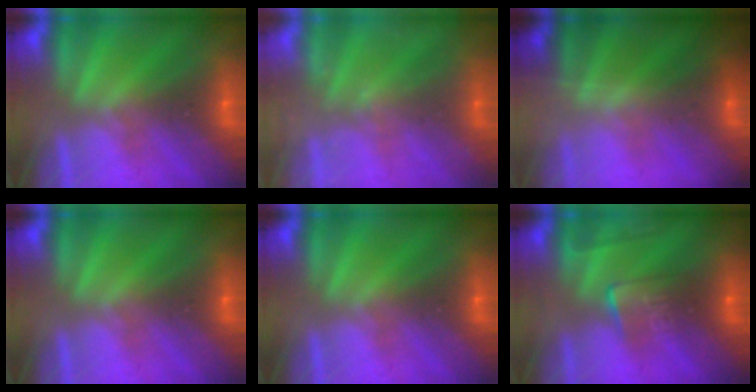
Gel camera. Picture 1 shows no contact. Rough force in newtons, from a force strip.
{"total": 2.4}
{"total": 1.8}
{"total": 0.0}
{"total": 0.0}
{"total": 8.8}